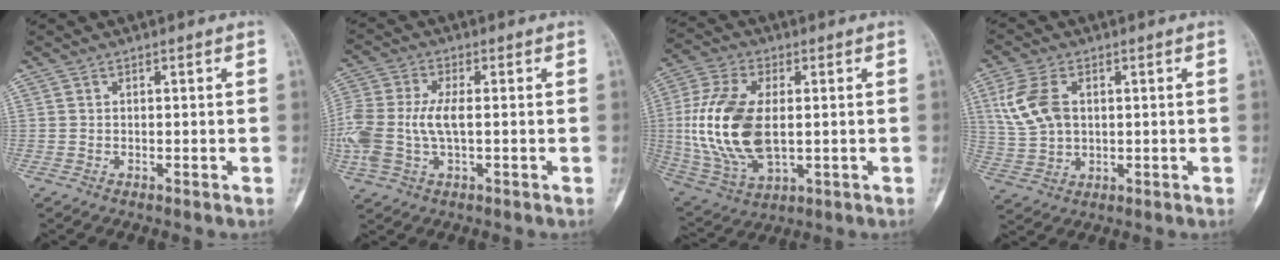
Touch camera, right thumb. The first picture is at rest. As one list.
[{"total": 12.7, "force": [-0.7, 6.7, 10.8], "torque": [-0.277, 0.011, -0.010]}, {"total": 18.5, "force": [0.3, 10.2, 15.5], "torque": [-0.325, -0.012, 0.015]}, {"total": 9.5, "force": [2.4, 6.2, 6.8], "torque": [-0.140, -0.001, 0.052]}]